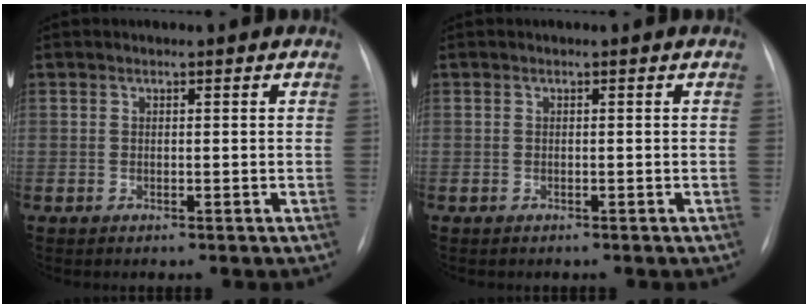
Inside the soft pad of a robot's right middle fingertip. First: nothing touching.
{"total": 0.0}